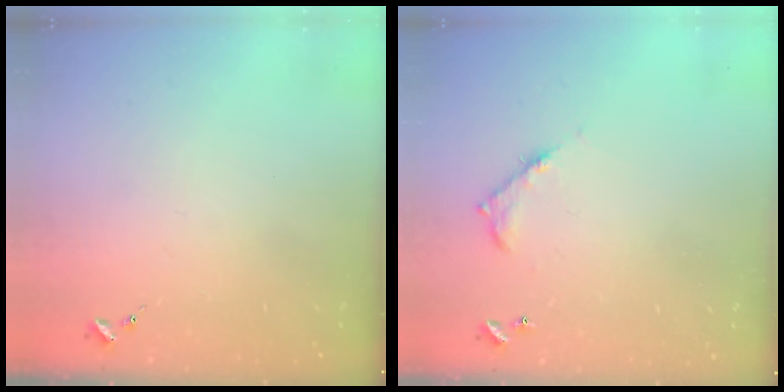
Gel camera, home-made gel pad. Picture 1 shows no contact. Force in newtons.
{"total": 7.1, "press": 7.1, "slide": 0.5}